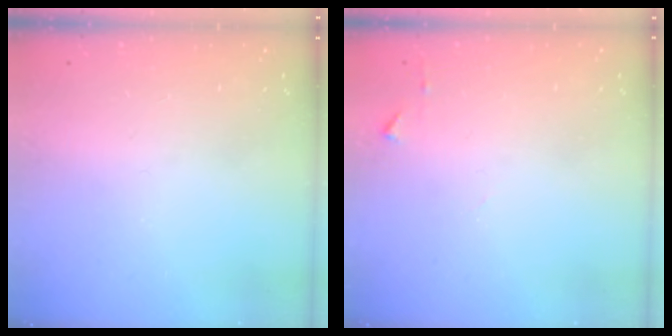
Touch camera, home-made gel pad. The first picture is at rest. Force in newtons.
{"total": 5.1, "press": 5.1, "slide": 0.6}